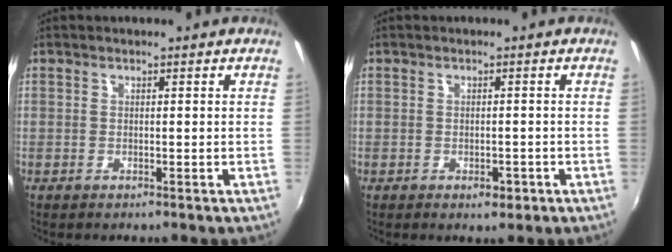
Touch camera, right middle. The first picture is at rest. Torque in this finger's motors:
{"motor_torque": [0.86, -1.28, 0.42, 0.13]}